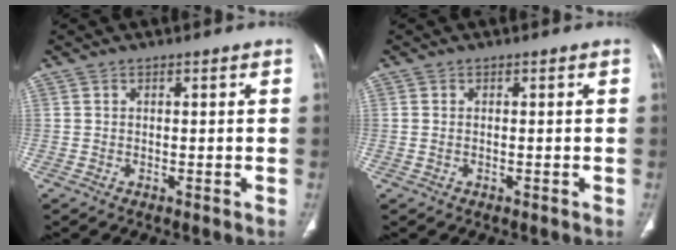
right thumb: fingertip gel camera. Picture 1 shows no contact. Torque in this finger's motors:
{"motor_torque": [-0.33, 0.03, -0.03, 0.51, -0.03]}